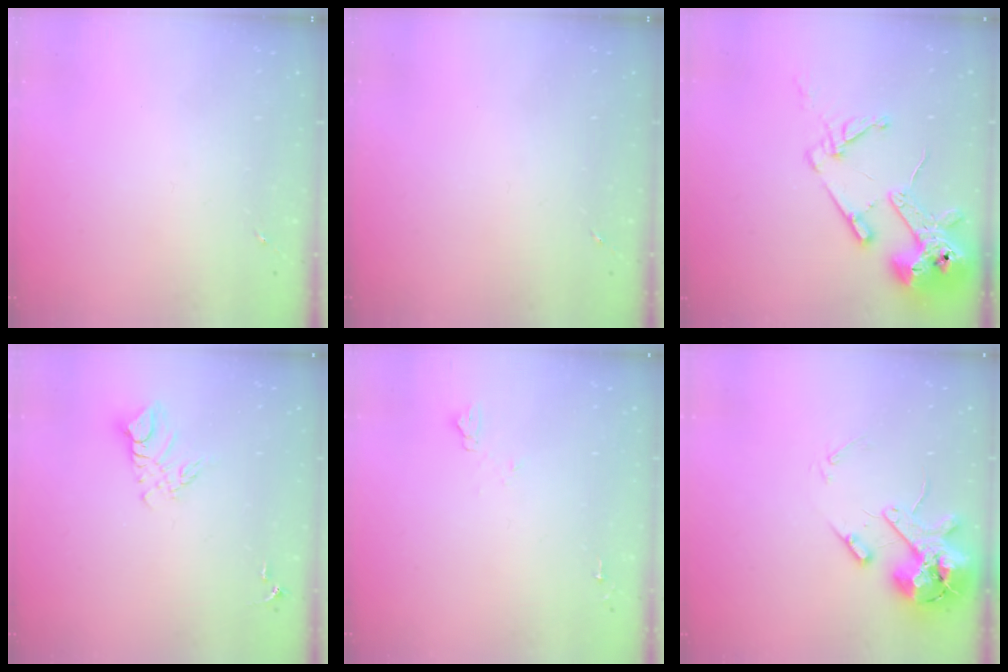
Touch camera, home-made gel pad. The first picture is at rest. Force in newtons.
{"total": 0.0}
{"total": 17.2, "press": 17.1, "slide": 2.1}
{"total": 9.3, "press": 9.3, "slide": 0.9}
{"total": 5.4, "press": 5.4, "slide": 0.7}
{"total": 14.0, "press": 13.8, "slide": 2.4}